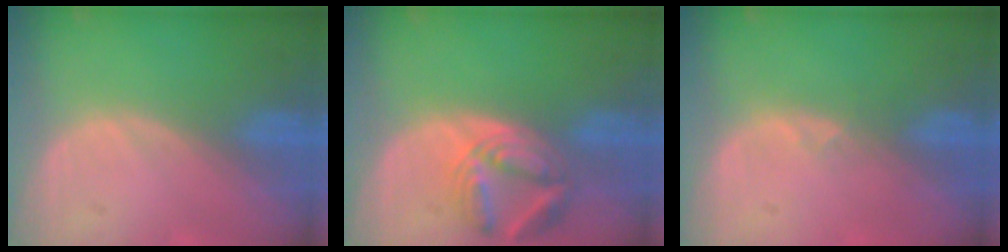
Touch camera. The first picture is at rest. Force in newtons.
{"total": 6.4, "press": 6.4, "slide": 0.9}
{"total": 0.7, "press": 0.6, "slide": 0.3}